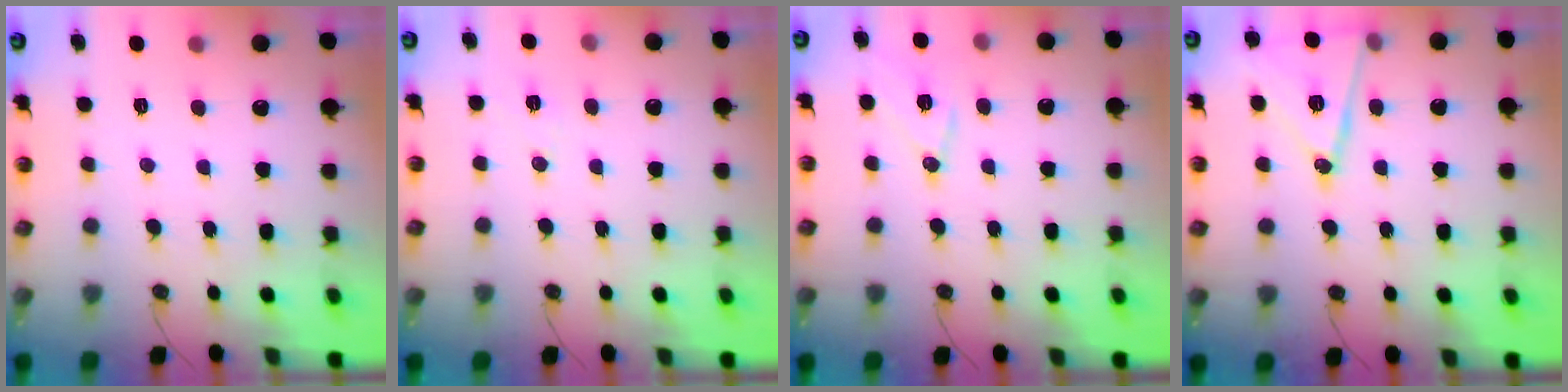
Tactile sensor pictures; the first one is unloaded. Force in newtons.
{"total": 6.4, "press": 4.5, "slide": 4.5}
{"total": 11.5, "press": 11.0, "slide": 3.3}
{"total": 15.6, "press": 15.2, "slide": 3.4}